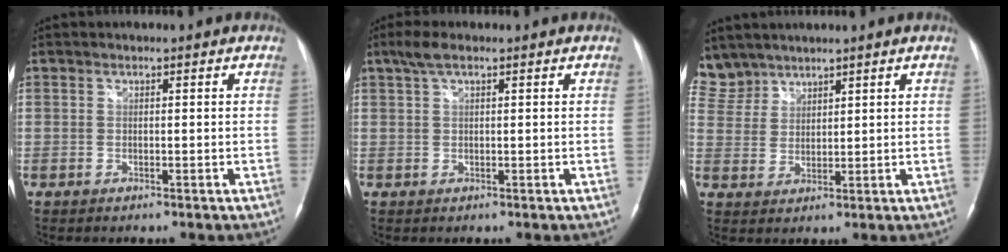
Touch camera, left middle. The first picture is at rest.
{"total": 2.8, "force": [1.8, 0.6, 2.0], "torque": [-0.049, 0.018, 0.038]}
{"total": 6.8, "force": [6.0, 3.1, -0.1], "torque": [-0.004, 0.009, 0.133]}